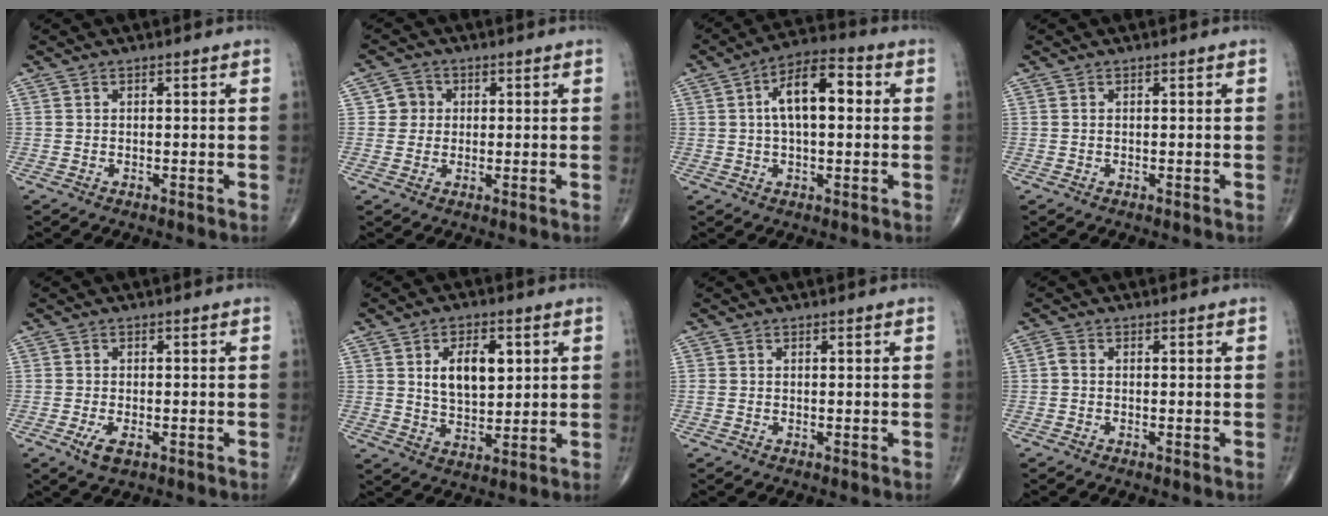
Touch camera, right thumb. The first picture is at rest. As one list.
[{"total": 3.4, "force": [0.5, 3.3, 0.5], "torque": [0.017, 0.004, 0.002]}, {"total": 11.3, "force": [1.8, 5.2, 9.8], "torque": [-0.155, 0.024, 0.020]}, {"total": 0.0}, {"total": 3.4, "force": [-1.4, 1.5, 2.6], "torque": [-0.049, -0.004, -0.023]}, {"total": 9.5, "force": [2.6, 5.4, 7.5], "torque": [-0.099, -0.012, 0.049]}, {"total": 0.5, "force": [-0.1, 0.4, 0.3], "torque": [-0.010, 0.002, 0.000]}, {"total": 1.2, "force": [-0.3, 0.7, 0.9], "torque": [-0.016, 0.000, -0.010]}]